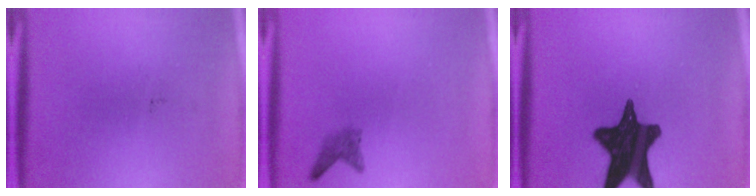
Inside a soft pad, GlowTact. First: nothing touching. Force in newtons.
{"total": 1.6}
{"total": 16.5}